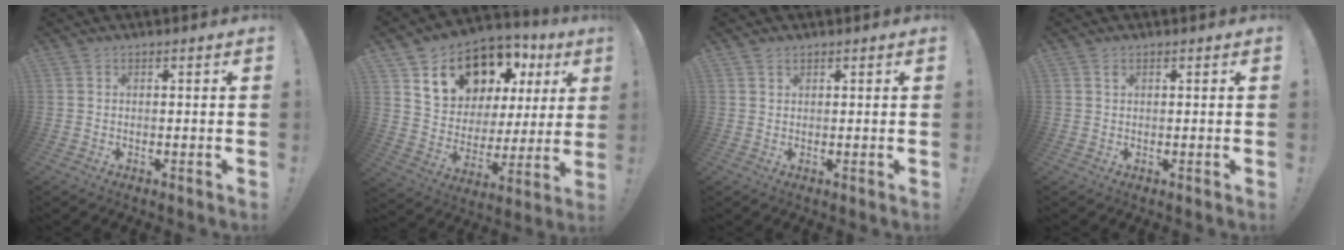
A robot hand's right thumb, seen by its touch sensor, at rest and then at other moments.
{"total": 16.0, "force": [10.6, 10.4, 6.0], "torque": [-0.100, -0.073, 0.214]}
{"total": 1.1, "force": [1.0, 0.5, 0.3], "torque": [-0.001, -0.002, 0.018]}
{"total": 0.8, "force": [0.5, 0.2, 0.5], "torque": [-0.006, -0.002, 0.009]}